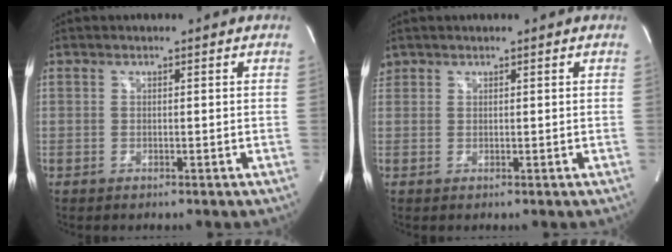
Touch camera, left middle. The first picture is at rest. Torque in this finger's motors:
{"motor_torque": [0.10, -0.09, 0.01, 0.00]}